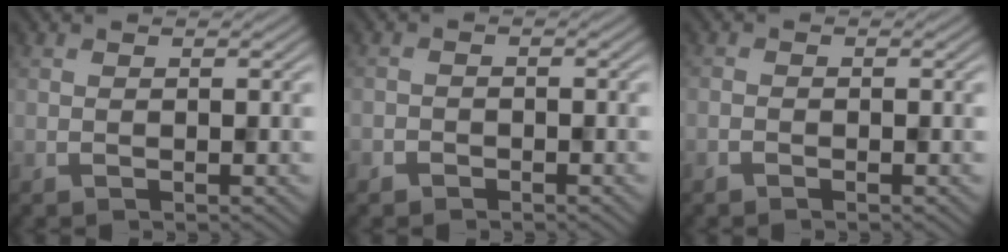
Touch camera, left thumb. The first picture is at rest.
{"total": 1.1, "force": [-0.8, 0.6, -0.4], "torque": [0.013, 0.000, -0.017]}
{"total": 0.8, "force": [-0.7, 0.2, -0.1], "torque": [0.004, -0.001, -0.014]}